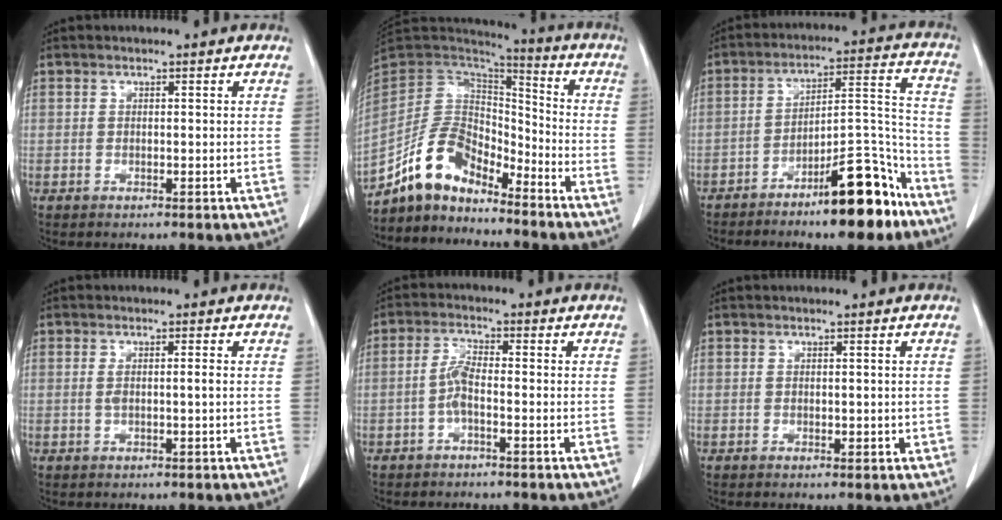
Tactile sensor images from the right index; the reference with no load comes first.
{"total": 11.3, "force": [-9.2, 4.6, 4.5], "torque": [-0.091, 0.038, -0.177]}
{"total": 13.8, "force": [-9.5, 3.2, 9.6], "torque": [-0.131, 0.034, -0.149]}
{"total": 1.9, "force": [0.0, 0.1, 1.9], "torque": [-0.040, 0.004, 0.003]}
{"total": 3.4, "force": [-1.1, 0.8, 3.1], "torque": [-0.065, 0.005, -0.025]}
{"total": 1.2, "force": [0.0, 0.8, 0.9], "torque": [-0.011, 0.000, 0.004]}